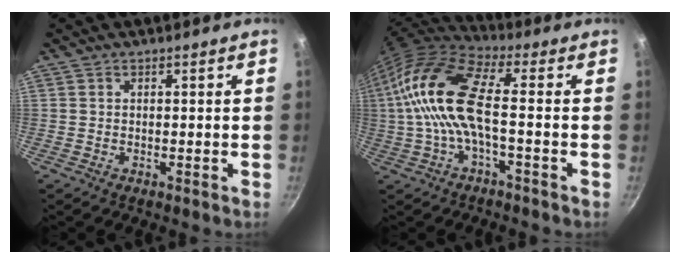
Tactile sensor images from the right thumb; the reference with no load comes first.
{"total": 14.8, "force": [-0.6, 5.6, 13.7], "torque": [-0.284, 0.028, -0.025]}